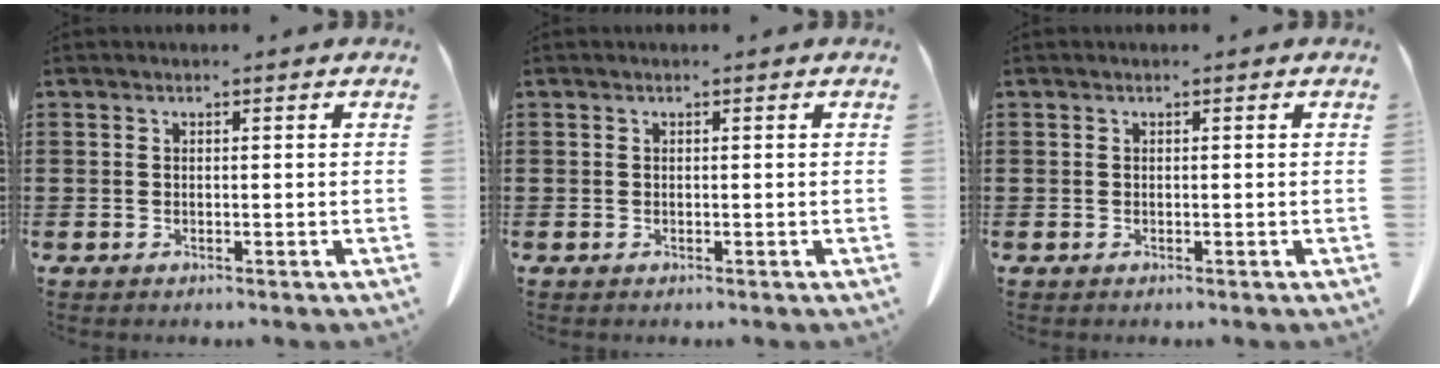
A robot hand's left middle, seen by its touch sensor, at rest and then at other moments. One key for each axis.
{"total": 0.0}
{"total": 0.0}